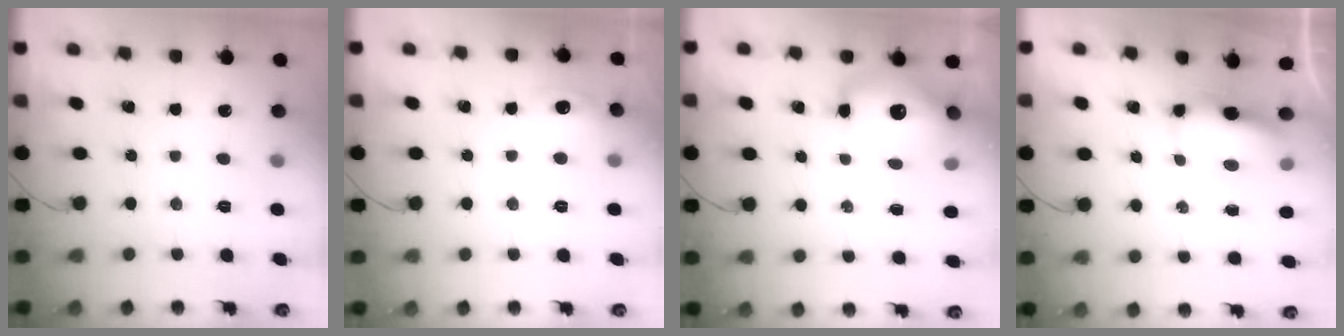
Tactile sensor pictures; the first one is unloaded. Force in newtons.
{"total": 8.1, "press": 7.9, "slide": 1.4}
{"total": 14.3, "press": 13.8, "slide": 3.8}
{"total": 7.1, "press": 7.0, "slide": 0.8}